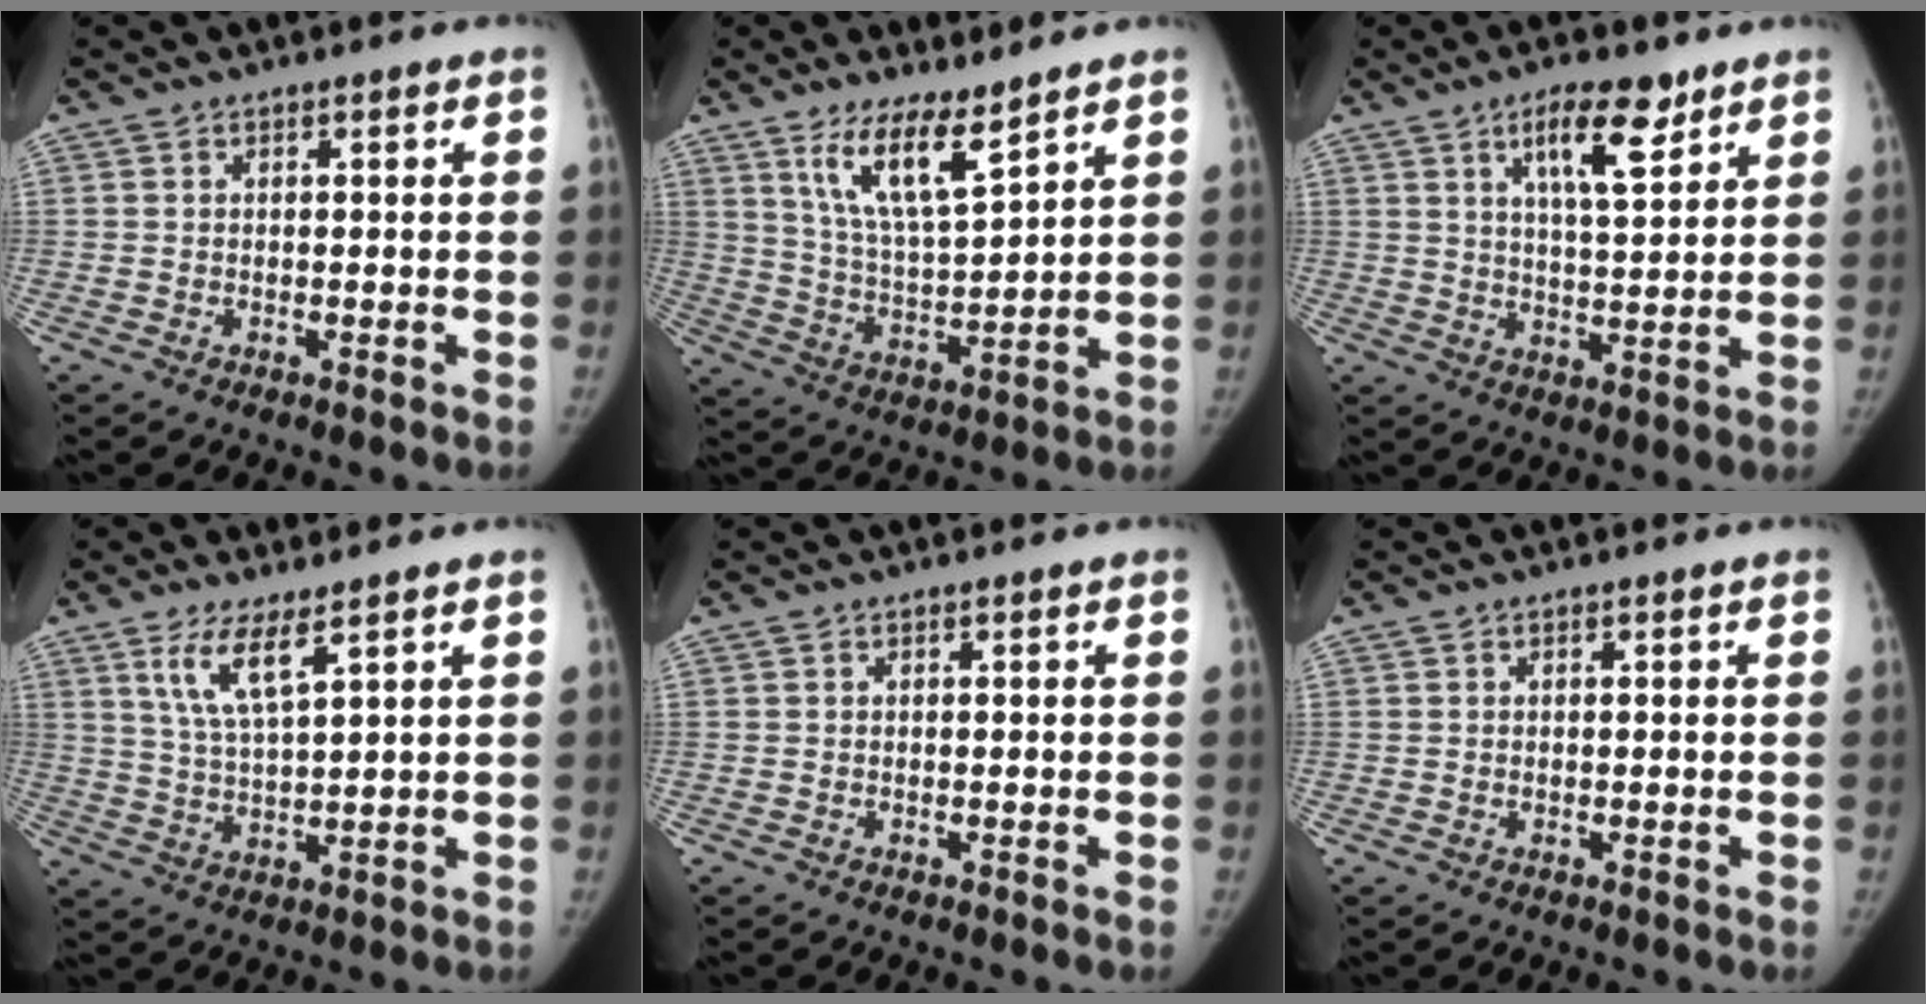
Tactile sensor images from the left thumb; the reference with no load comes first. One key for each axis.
{"total": 11.1, "fx": 7.5, "fy": 2.9, "fz": 7.8, "tx": -0.128, "ty": -0.055, "tz": 0.149}
{"total": 9.3, "fx": 5.5, "fy": 2.9, "fz": 6.8, "tx": -0.097, "ty": -0.032, "tz": 0.093}
{"total": 6.8, "fx": 4.0, "fy": 1.3, "fz": 5.3, "tx": -0.107, "ty": -0.026, "tz": 0.088}
{"total": 0.0}
{"total": 0.0}